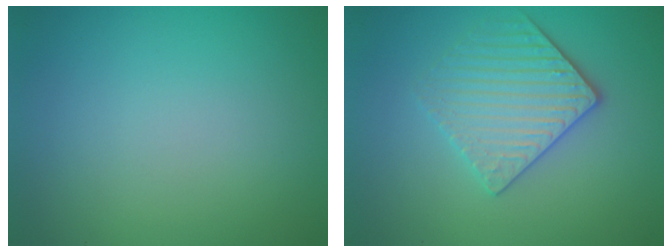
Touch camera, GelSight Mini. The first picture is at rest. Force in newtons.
{"total": 3.6, "press": 3.3, "slide": 1.4}